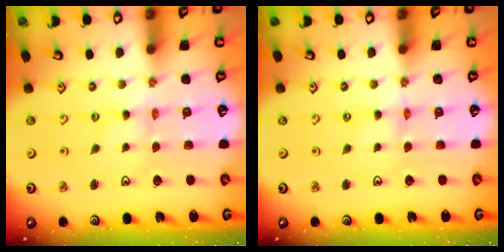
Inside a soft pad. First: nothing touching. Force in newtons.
{"total": 1.7, "press": 1.7, "slide": 0.2}